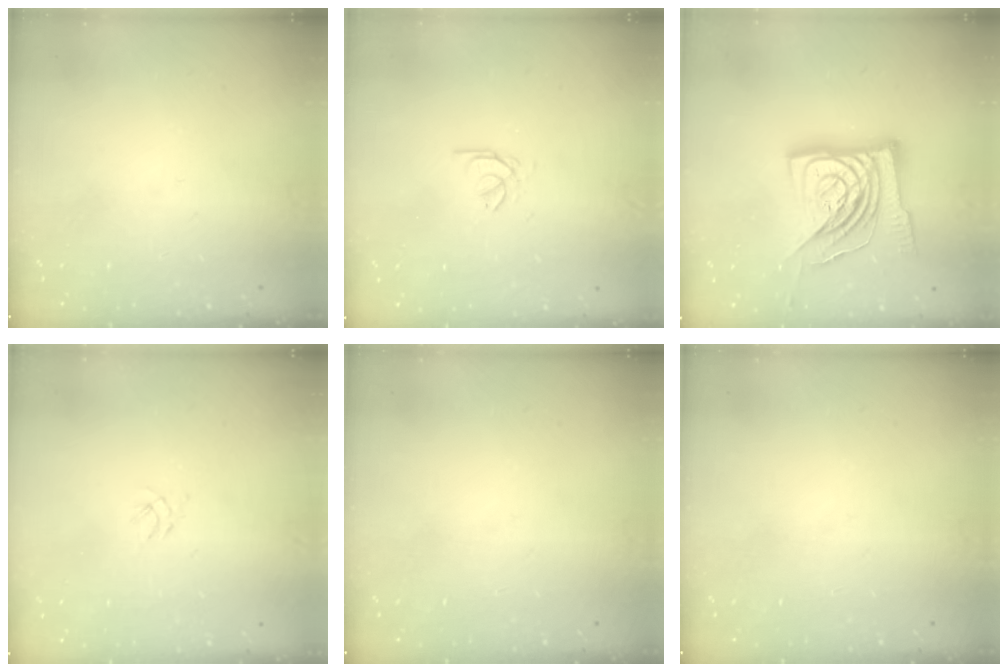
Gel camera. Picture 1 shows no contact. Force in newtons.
{"total": 0.7, "press": 0.6, "slide": 0.4}
{"total": 21.1, "press": 21.0, "slide": 2.2}
{"total": 2.2, "press": 2.2, "slide": 0.5}
{"total": 0.0}
{"total": 0.0}